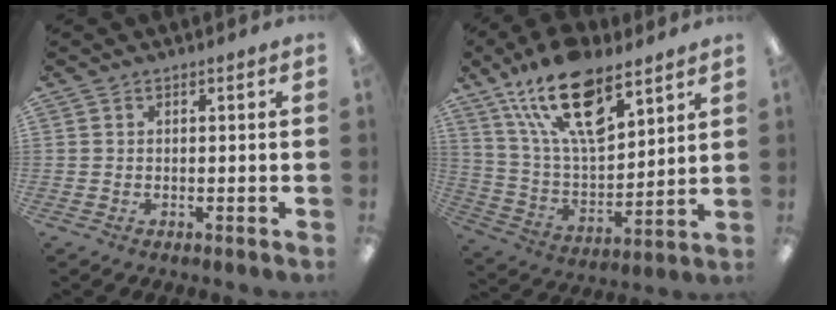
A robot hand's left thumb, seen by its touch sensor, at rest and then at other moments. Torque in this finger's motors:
{"motor_torque": [0.99, 0.30, 1.69, -1.08, 0.60]}